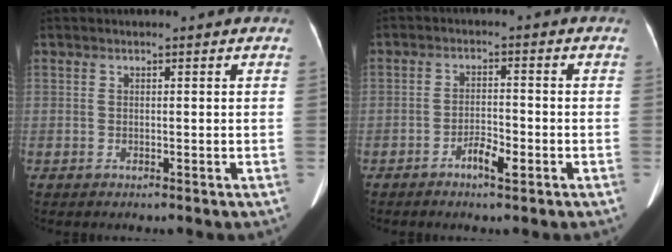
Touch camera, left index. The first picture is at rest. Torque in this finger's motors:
{"motor_torque": [0.01, 0.08, 0.04, 0.01]}